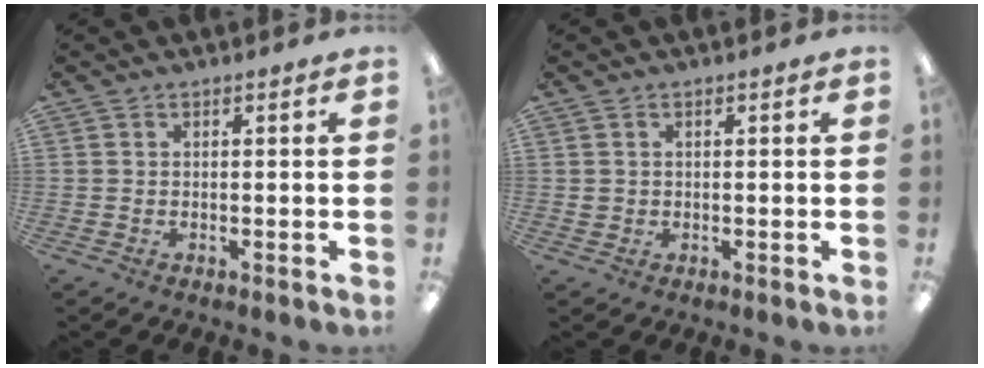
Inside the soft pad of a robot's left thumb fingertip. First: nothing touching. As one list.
[{"total": 1.1, "force": [0.2, 1.1, 0.0], "torque": [-0.002, 0.004, 0.002]}]